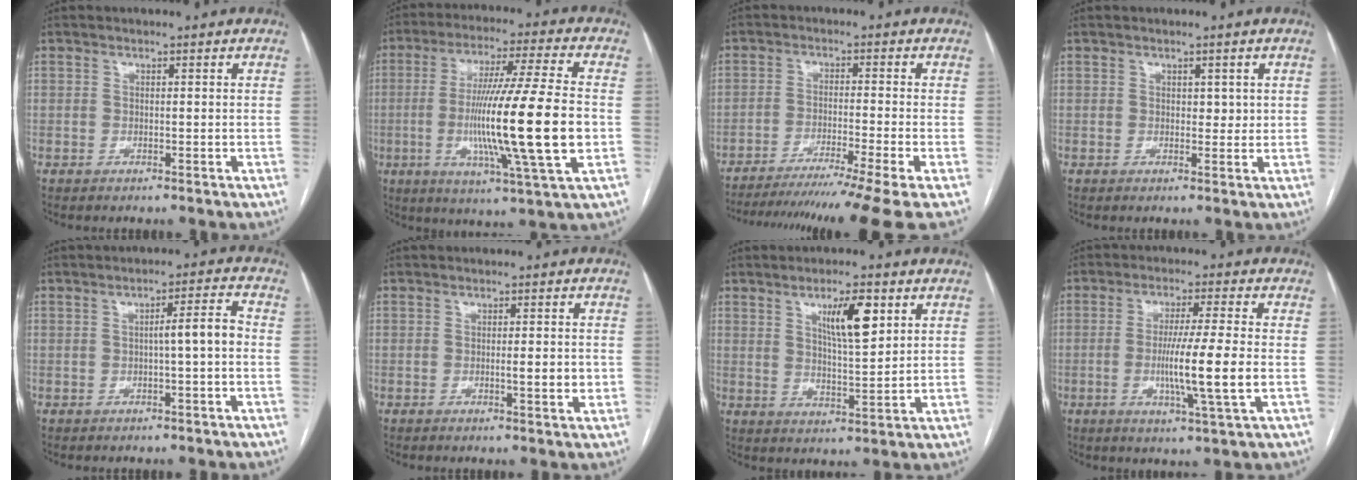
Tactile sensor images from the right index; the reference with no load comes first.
{"total": 19.6, "force": [-2.7, -0.5, 19.4], "torque": [-0.348, -0.016, -0.054]}
{"total": 16.4, "force": [-13.6, -2.7, 8.8], "torque": [-0.115, -0.042, -0.206]}
{"total": 1.9, "force": [0.6, 1.2, 1.3], "torque": [-0.012, 0.001, 0.008]}
{"total": 4.4, "force": [-0.5, 0.0, 4.3], "torque": [-0.062, 0.012, -0.007]}
{"total": 3.0, "force": [-0.5, 0.4, 2.9], "torque": [-0.046, -0.002, -0.007]}
{"total": 7.8, "force": [3.5, 1.5, 6.8], "torque": [-0.116, -0.002, 0.061]}
{"total": 9.9, "force": [-1.6, -0.9, 9.7], "torque": [-0.176, -0.016, -0.031]}